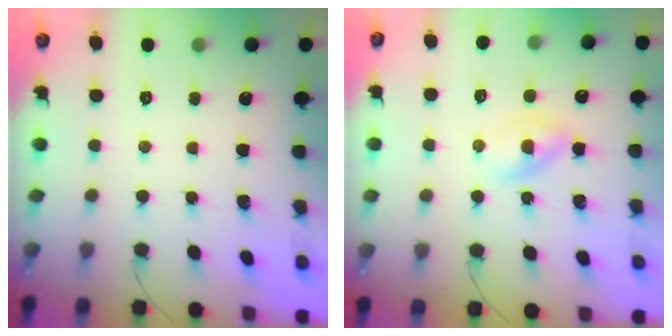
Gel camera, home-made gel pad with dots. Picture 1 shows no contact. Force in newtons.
{"total": 2.5, "press": 2.2, "slide": 1.2}